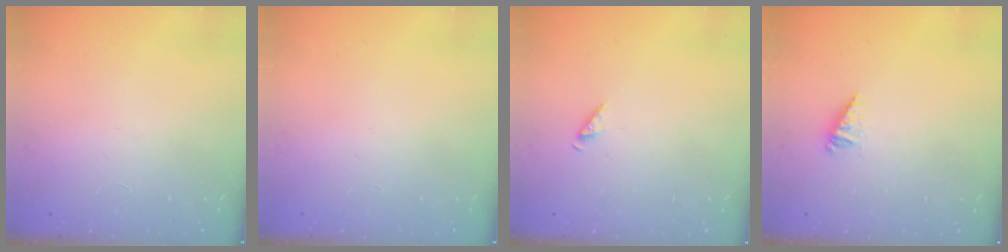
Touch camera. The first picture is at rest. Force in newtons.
{"total": 0.0}
{"total": 2.2, "press": 2.1, "slide": 0.4}
{"total": 1.7, "press": 1.7, "slide": 0.2}